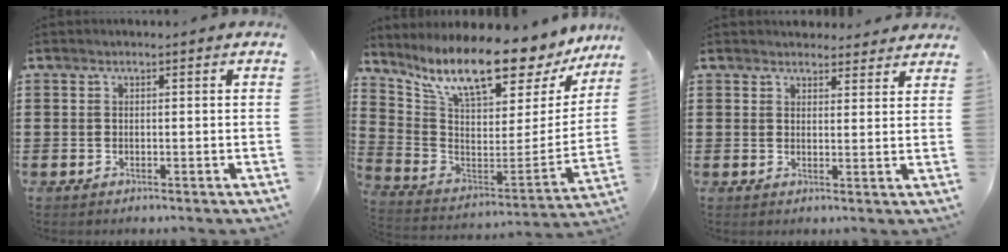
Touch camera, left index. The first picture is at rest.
{"total": 12.9, "force": [10.5, 2.5, 7.1], "torque": [-0.168, -0.081, 0.178]}
{"total": 3.0, "force": [2.9, 0.7, 0.1], "torque": [-0.003, -0.010, 0.054]}